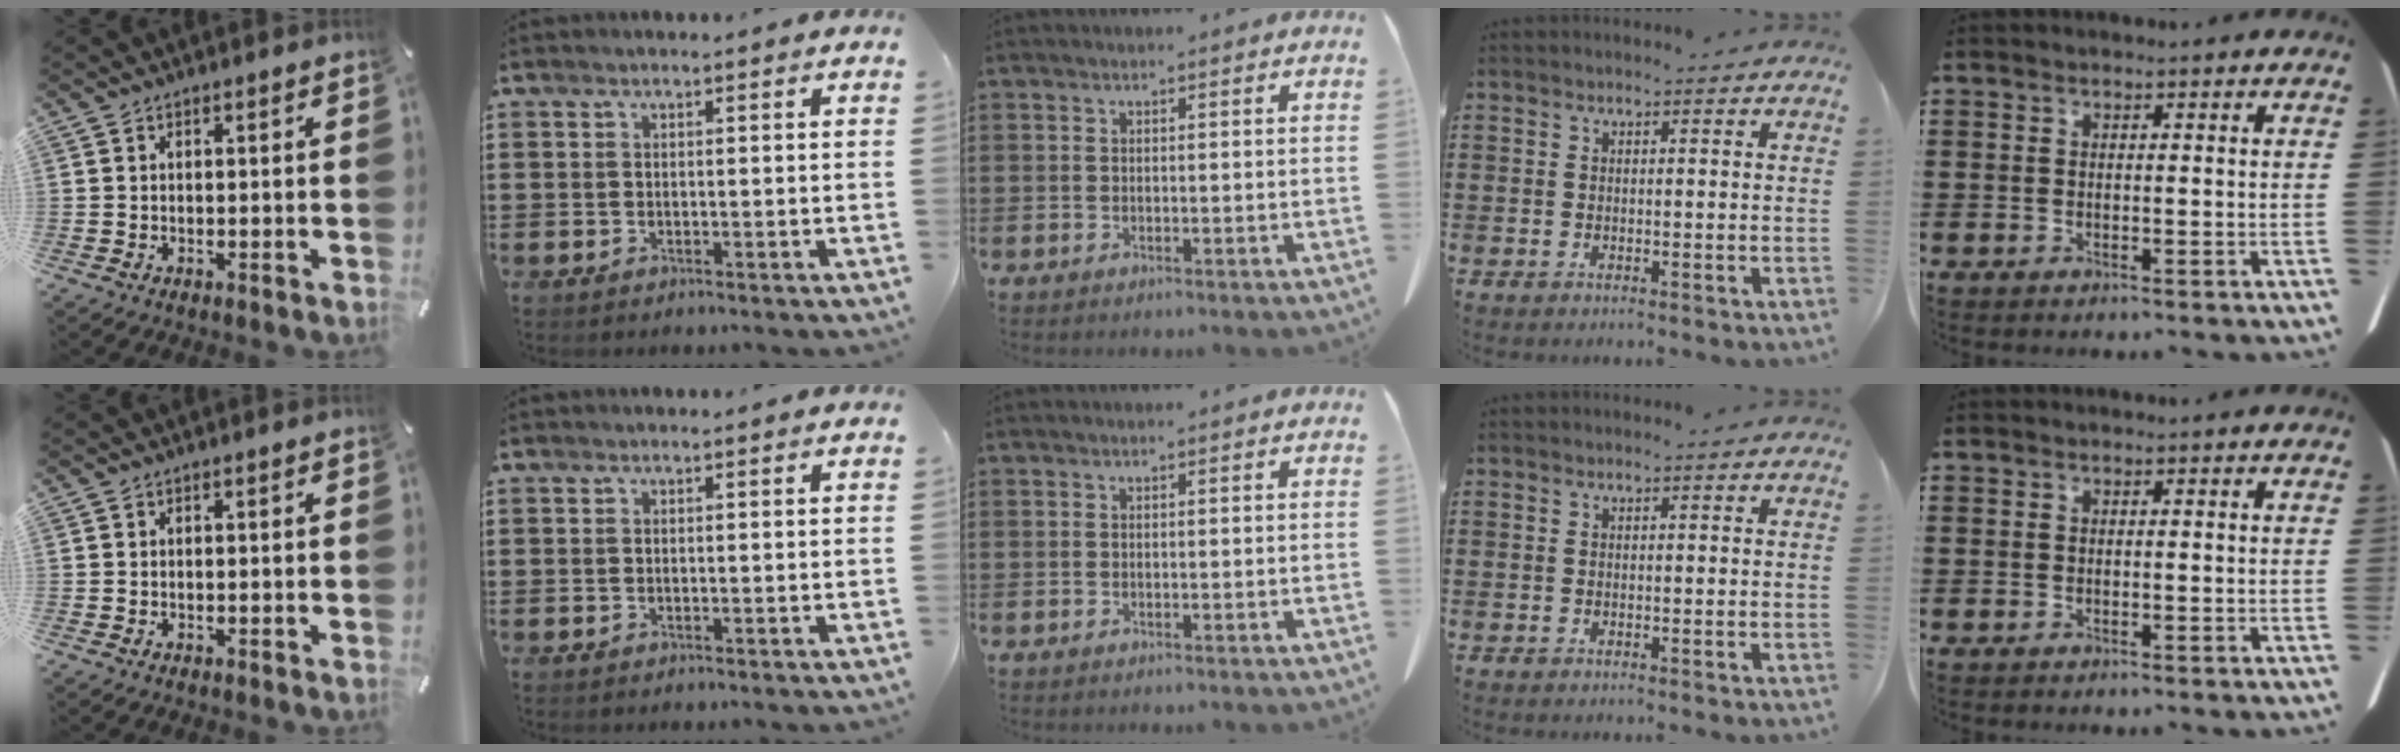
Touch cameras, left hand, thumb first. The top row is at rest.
{}